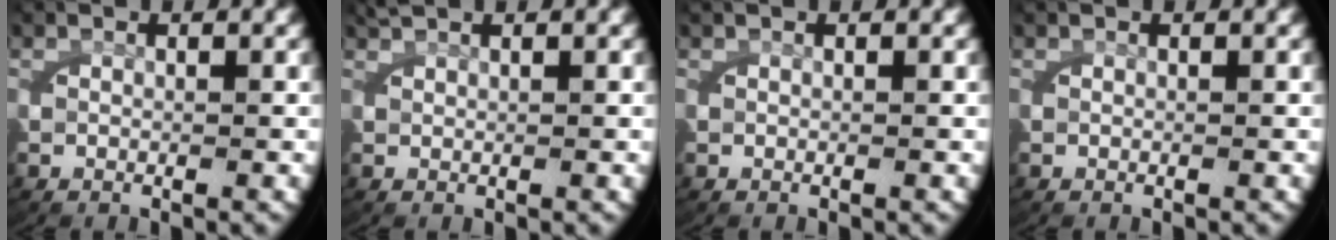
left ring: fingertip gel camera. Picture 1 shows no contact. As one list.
[{"total": 1.2, "force": [1.1, -0.4, 0.2], "torque": [-0.007, 0.005, 0.024]}, {"total": 0.0}, {"total": 0.0}]